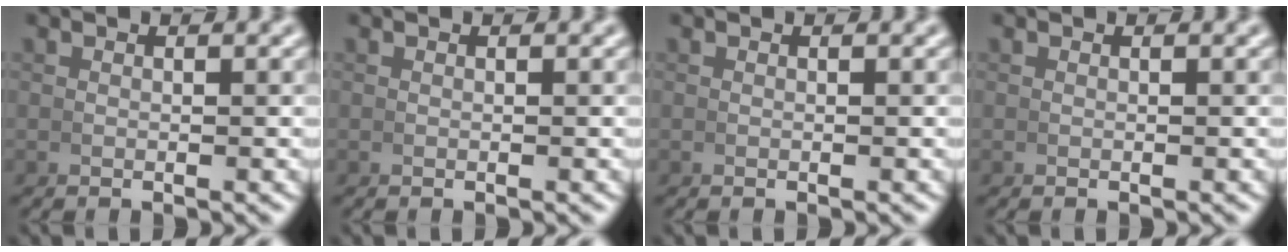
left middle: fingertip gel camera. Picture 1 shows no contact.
{"total": 0.0}
{"total": 0.7, "force": [0.1, -0.6, -0.2], "torque": [0.009, -0.002, 0.006]}
{"total": 0.0}